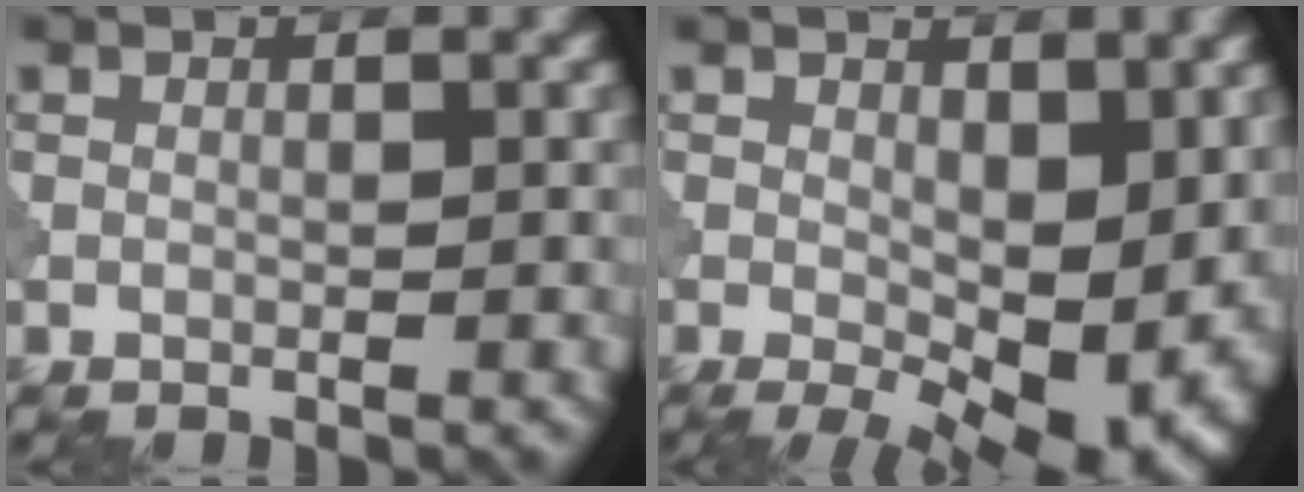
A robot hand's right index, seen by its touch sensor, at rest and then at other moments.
{"total": 8.8, "force": [-0.6, 4.7, 7.5], "torque": [-0.106, -0.022, 0.004]}